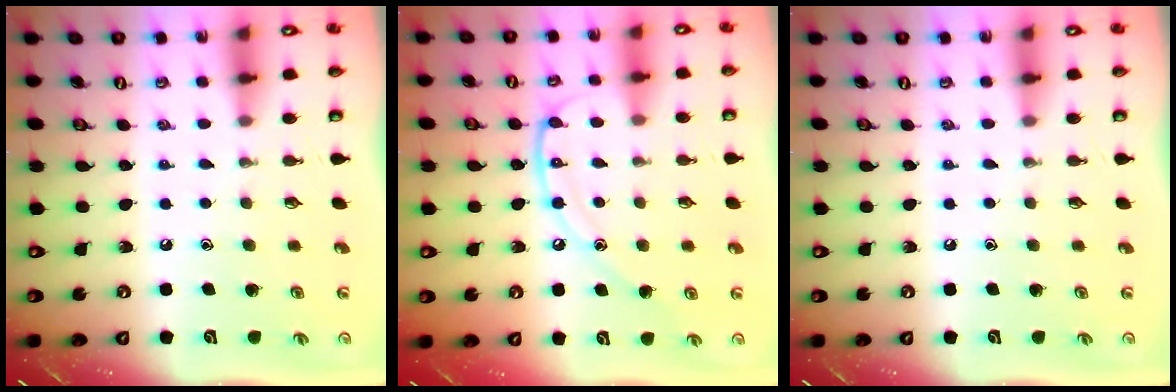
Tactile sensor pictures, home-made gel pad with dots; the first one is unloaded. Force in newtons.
{"total": 12.5, "press": 12.4, "slide": 1.4}
{"total": 0.0}